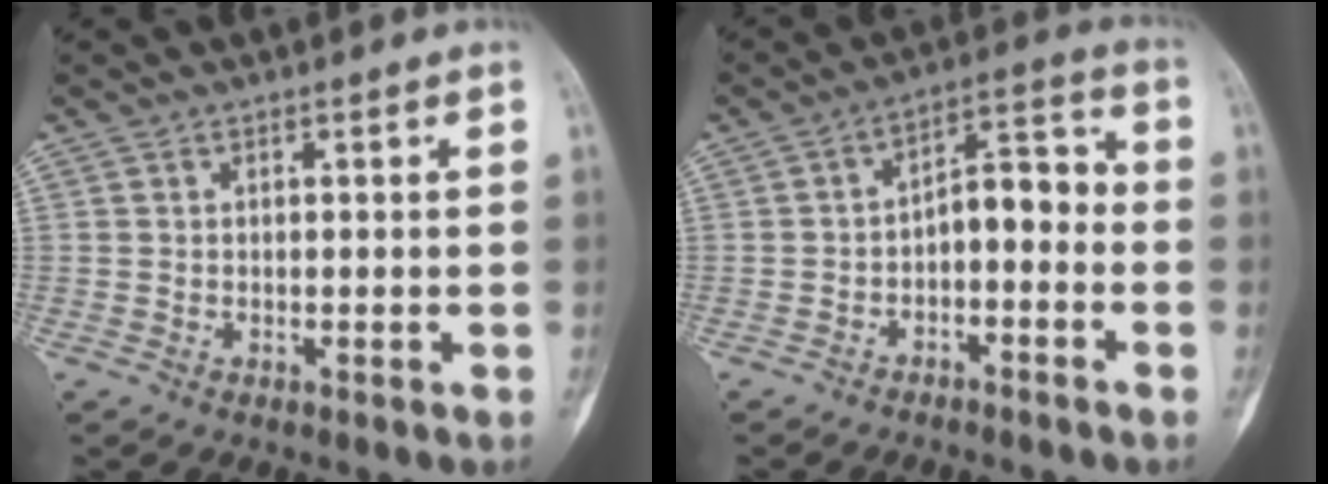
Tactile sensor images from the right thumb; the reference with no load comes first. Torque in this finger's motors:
{"motor_torque": [0.16, 0.23, 0.30, 0.28, -0.01]}